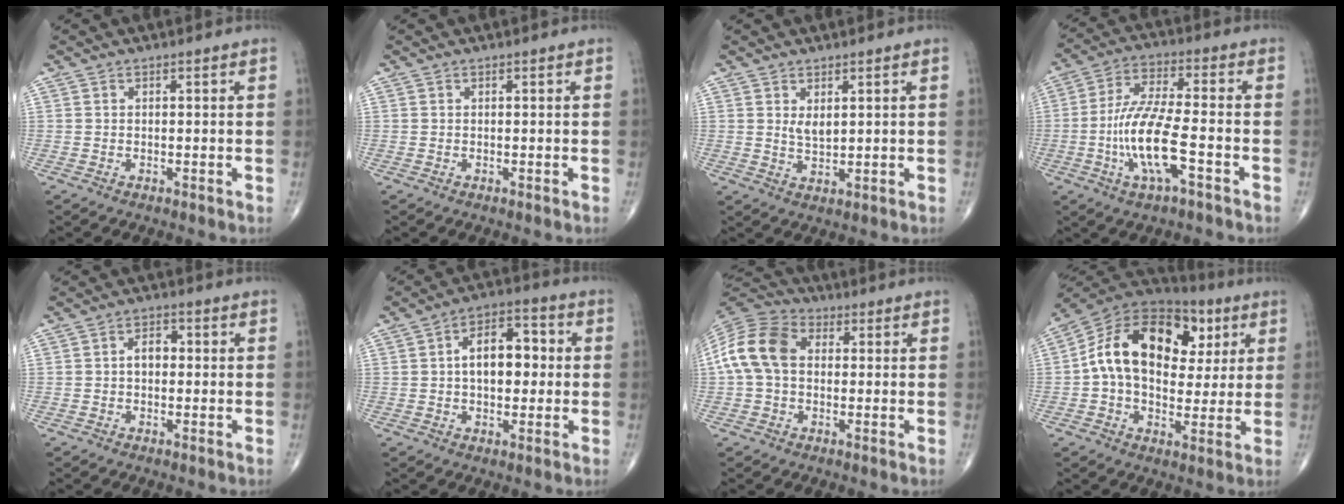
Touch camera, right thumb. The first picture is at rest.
{"total": 0.0}
{"total": 2.9, "force": [1.1, 1.5, 2.3], "torque": [-0.035, -0.015, 0.024]}
{"total": 13.0, "force": [-4.2, 3.5, 11.8], "torque": [-0.248, 0.023, -0.078]}
{"total": 3.5, "force": [-0.1, 2.4, 2.5], "torque": [-0.031, 0.015, -0.008]}
{"total": 10.4, "force": [0.6, 6.3, 8.3], "torque": [-0.106, 0.026, 0.003]}
{"total": 12.0, "force": [0.8, 8.6, 8.3], "torque": [-0.165, 0.032, 0.005]}
{"total": 21.4, "force": [4.3, 14.0, 15.6], "torque": [-0.234, 0.022, 0.061]}